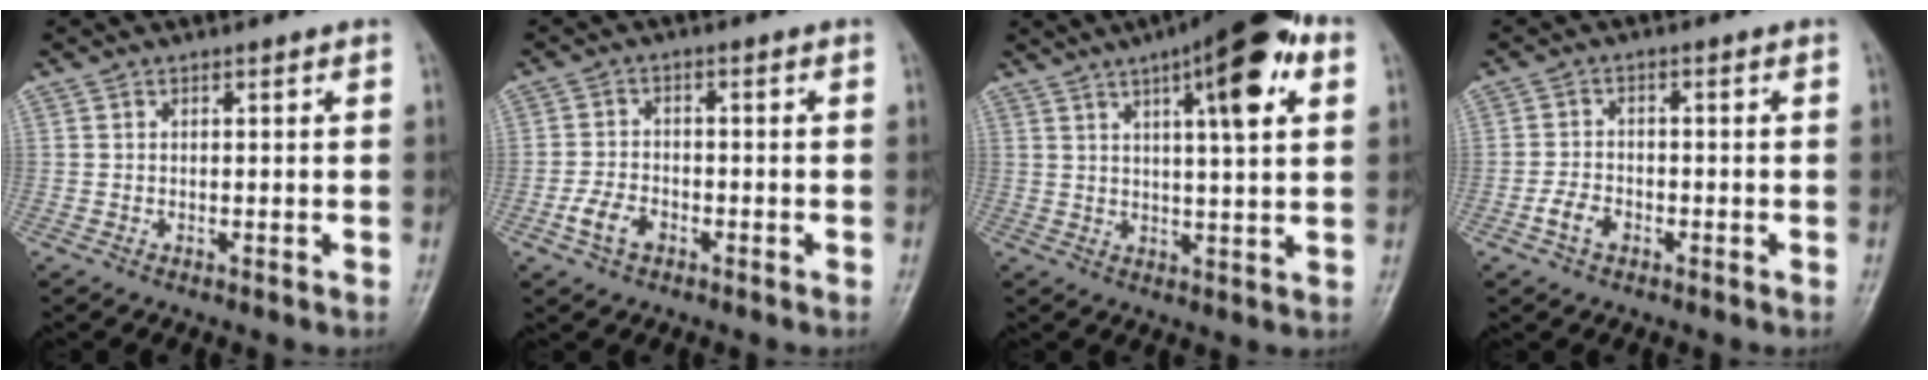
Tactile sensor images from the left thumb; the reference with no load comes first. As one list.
[{"total": 4.8, "force": [-2.4, 3.0, 2.9], "torque": [-0.053, 0.015, -0.047]}, {"total": 15.6, "force": [6.7, 3.6, 13.6], "torque": [-0.184, -0.002, 0.092]}, {"total": 3.8, "force": [-1.9, 2.5, 2.2], "torque": [-0.037, 0.014, -0.036]}]